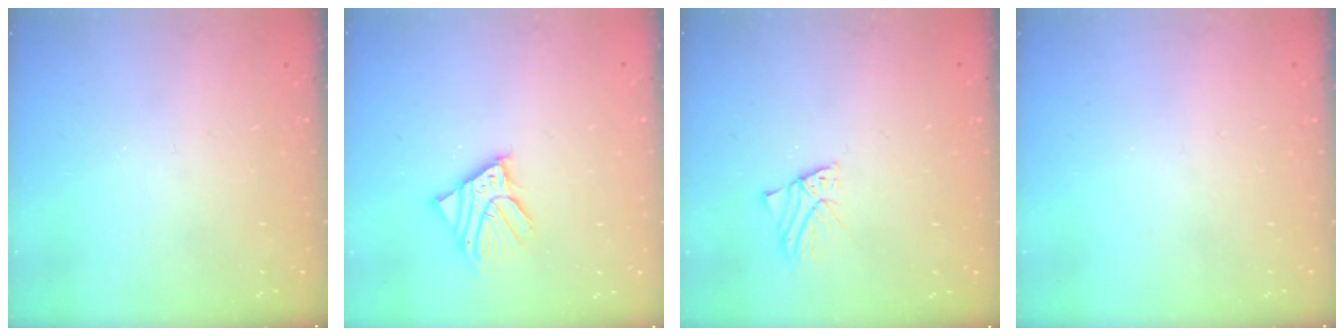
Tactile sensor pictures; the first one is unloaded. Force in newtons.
{"total": 7.8, "press": 7.7, "slide": 1.1}
{"total": 1.4, "press": 1.4, "slide": 0.1}
{"total": 0.0}